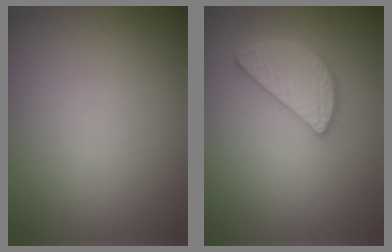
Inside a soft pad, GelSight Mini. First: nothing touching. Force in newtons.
{"total": 4.1, "press": 3.5, "slide": 2.1}